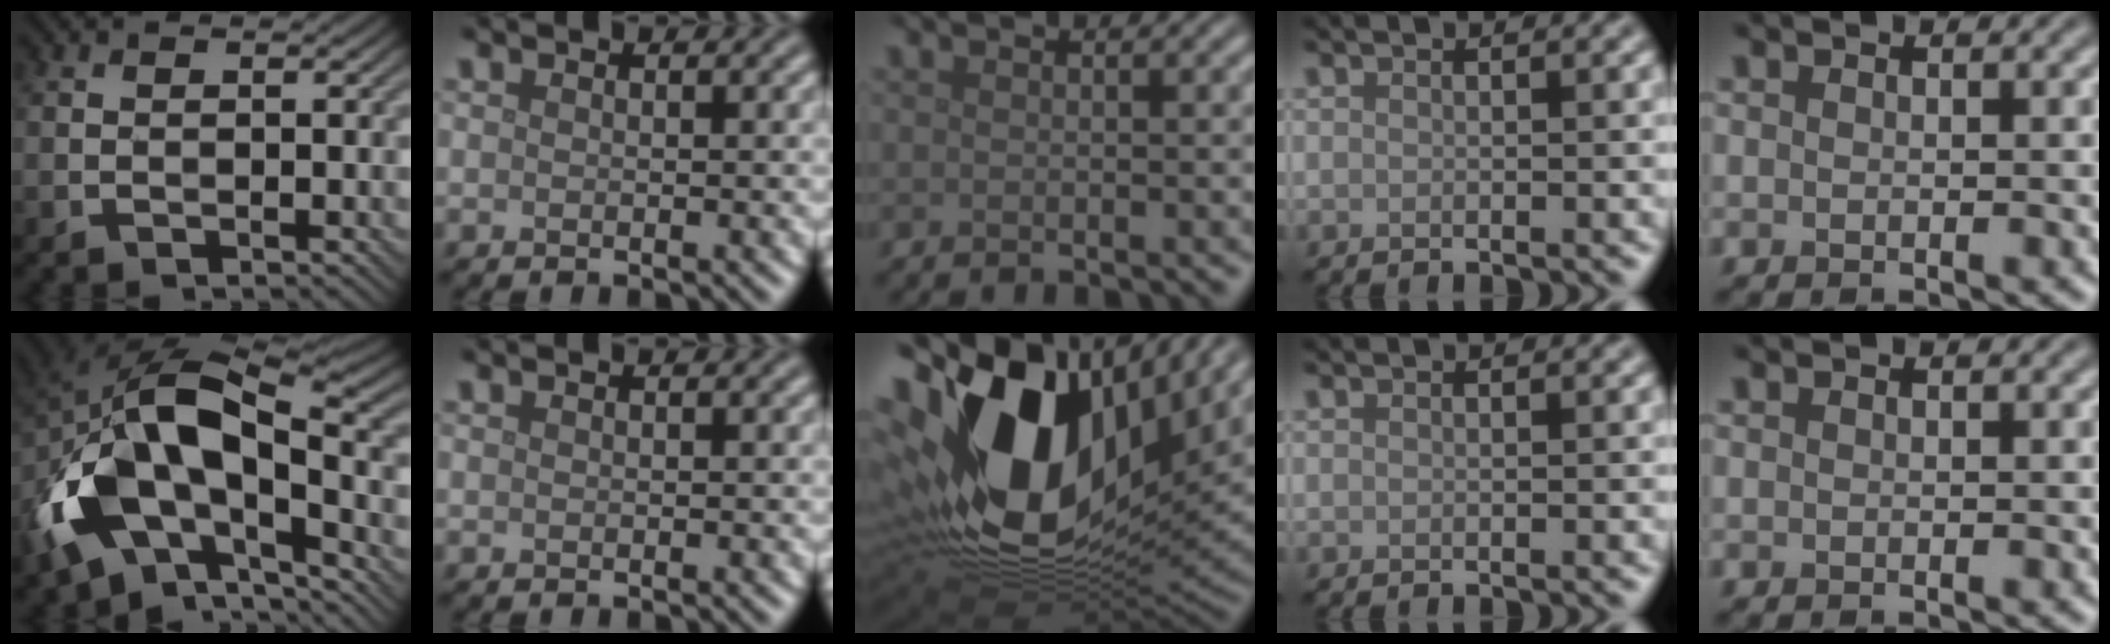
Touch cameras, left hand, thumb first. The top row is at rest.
{"thumb": {"total": 17.1, "force": [-4.2, 9.9, 13.2], "torque": [-0.260, -0.013, -0.079]}, "middle": {"total": 19.0, "force": [6.0, 11.8, 13.5], "torque": [-0.310, -0.014, 0.120]}}